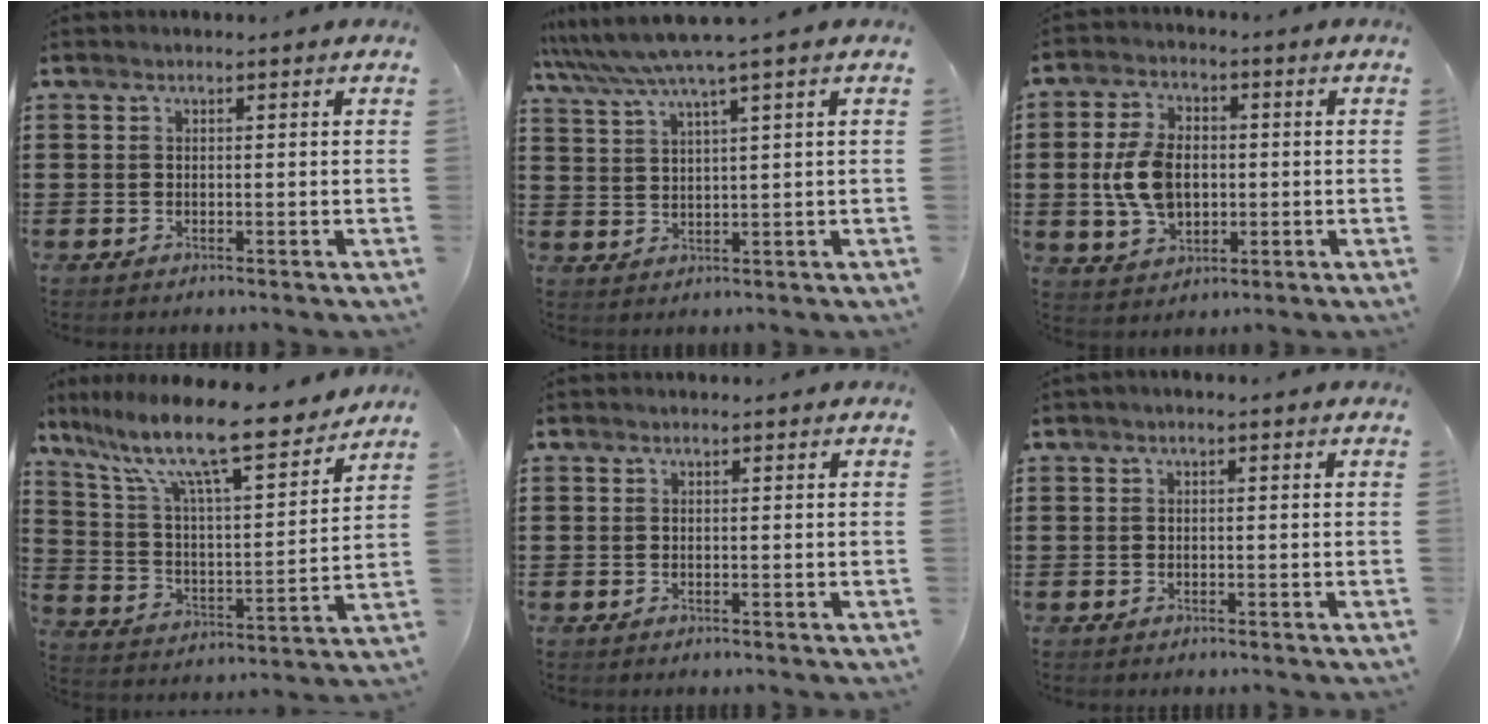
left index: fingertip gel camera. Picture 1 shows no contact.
{"total": 4.7, "force": [3.4, -0.6, 3.1], "torque": [-0.072, -0.014, 0.055]}
{"total": 8.4, "force": [-0.3, 5.6, 6.3], "torque": [-0.155, 0.008, -0.012]}
{"total": 12.6, "force": [10.5, 1.2, 7.0], "torque": [-0.165, -0.070, 0.176]}
{"total": 0.0}
{"total": 0.6, "force": [-0.1, 0.1, 0.5], "torque": [-0.010, -0.002, -0.002]}